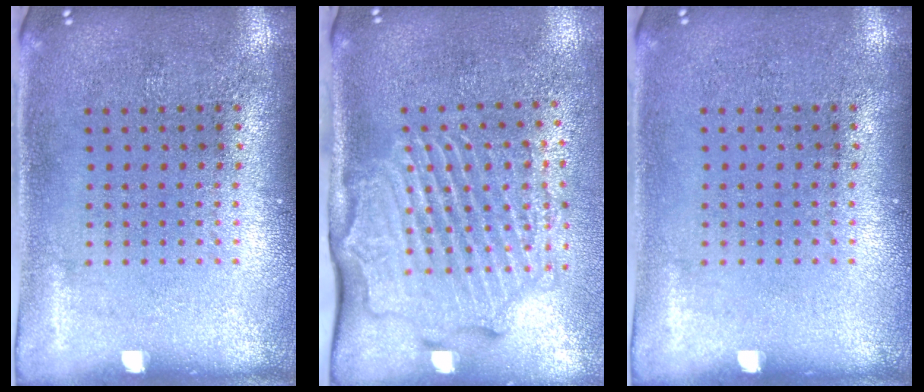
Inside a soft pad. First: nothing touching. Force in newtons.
{"total": 2.7, "press": 2.2, "slide": 1.7}
{"total": 0.0}